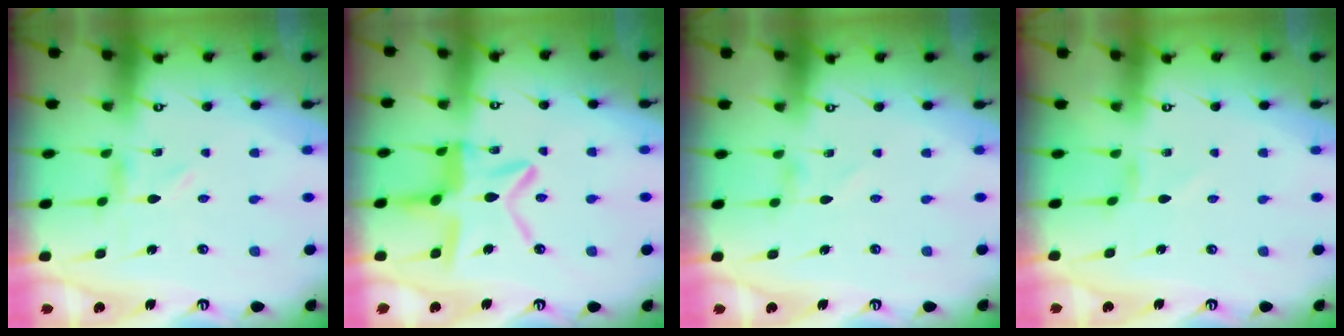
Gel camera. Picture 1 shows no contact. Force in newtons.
{"total": 13.4, "press": 13.4, "slide": 1.4}
{"total": 1.1, "press": 1.1, "slide": 0.0}
{"total": 1.7, "press": 1.7, "slide": 0.2}